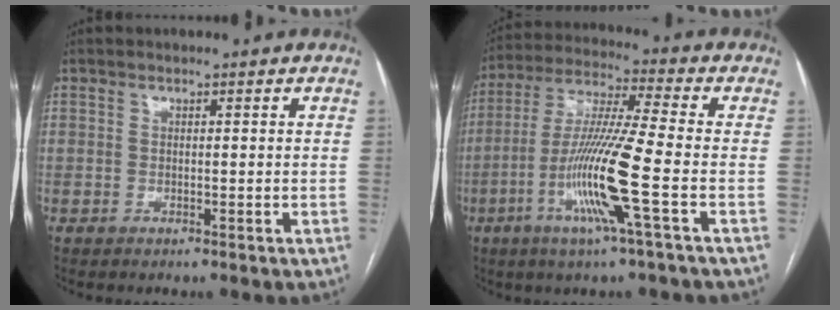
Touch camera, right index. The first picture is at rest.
{"total": 13.7, "force": [-4.3, -1.1, 12.9], "torque": [-0.260, -0.014, -0.090]}